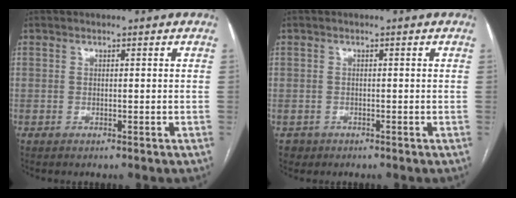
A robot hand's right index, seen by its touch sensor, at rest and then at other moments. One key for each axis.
{"total": 1.7, "fx": -0.8, "fy": 1.5, "fz": -0.2, "tx": -0.002, "ty": 0.006, "tz": -0.012}